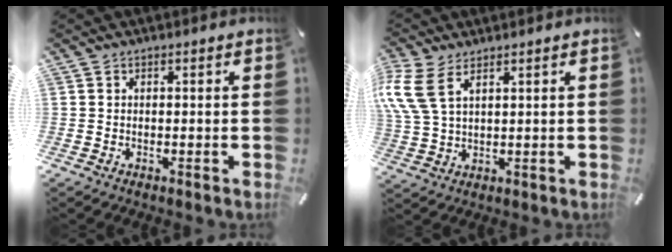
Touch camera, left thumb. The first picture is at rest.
{"total": 8.1, "force": [4.5, 4.0, 5.4], "torque": [-0.142, -0.014, 0.083]}